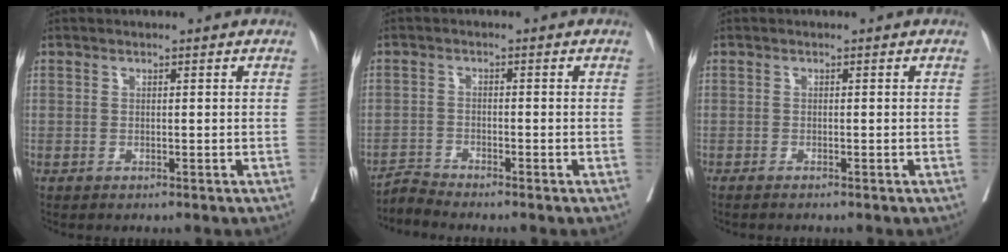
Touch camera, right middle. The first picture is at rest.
{"total": 2.6, "force": [-2.4, -0.9, -0.6], "torque": [0.012, -0.017, -0.048]}
{"total": 1.4, "force": [-1.2, -0.2, 0.7], "torque": [-0.009, 0.001, -0.016]}